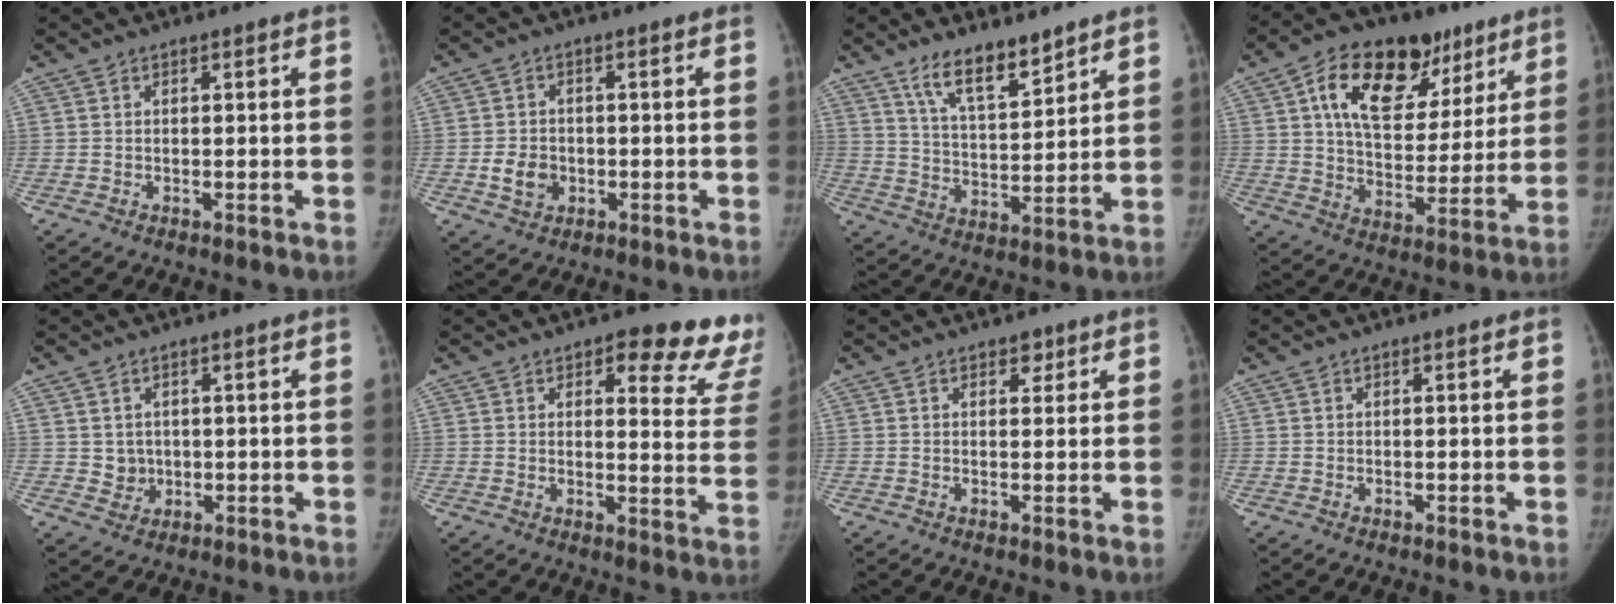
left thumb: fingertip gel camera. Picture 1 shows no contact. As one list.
[{"total": 4.7, "force": [-1.1, 3.9, 2.3], "torque": [-0.028, 0.007, -0.015]}, {"total": 9.6, "force": [7.3, 2.8, 5.6], "torque": [-0.081, -0.055, 0.139]}, {"total": 21.1, "force": [10.2, 12.6, 13.5], "torque": [-0.172, -0.014, 0.167]}, {"total": 3.0, "force": [0.3, 2.8, 1.0], "torque": [-0.001, -0.001, 0.012]}, {"total": 15.5, "force": [11.7, 5.8, 8.4], "torque": [-0.040, -0.071, 0.110]}, {"total": 1.6, "force": [1.0, 1.1, 0.7], "torque": [0.005, -0.004, 0.011]}, {"total": 0.0}]